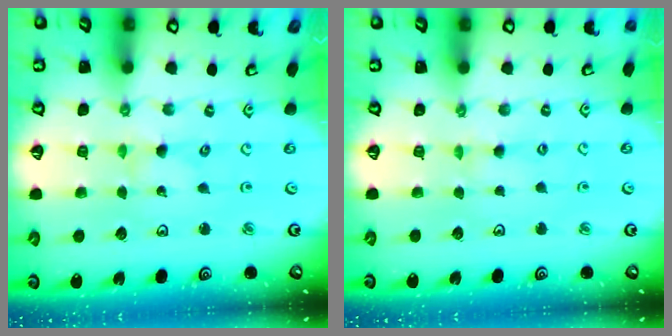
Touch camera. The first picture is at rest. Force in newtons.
{"total": 2.1, "press": 2.0, "slide": 0.3}